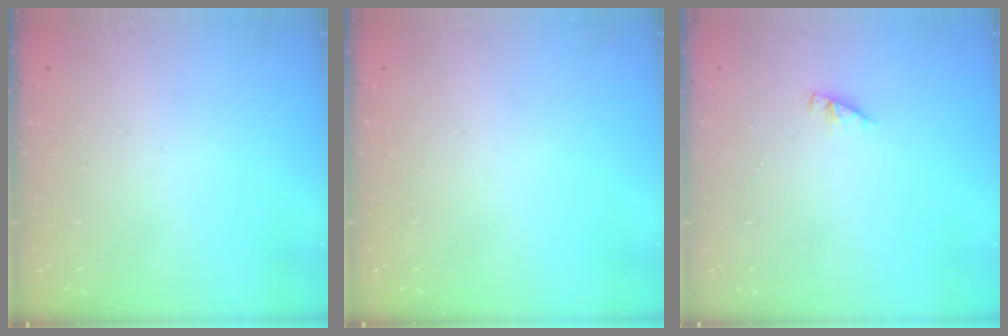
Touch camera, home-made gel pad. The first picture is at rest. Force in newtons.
{"total": 0.0}
{"total": 2.4, "press": 2.4, "slide": 0.3}